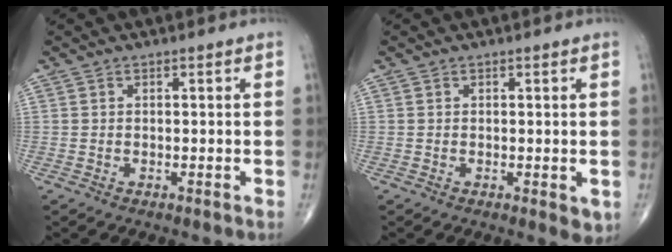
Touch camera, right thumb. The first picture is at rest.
{"total": 2.0, "force": [-0.1, 0.9, 1.8], "torque": [-0.019, -0.007, -0.002]}